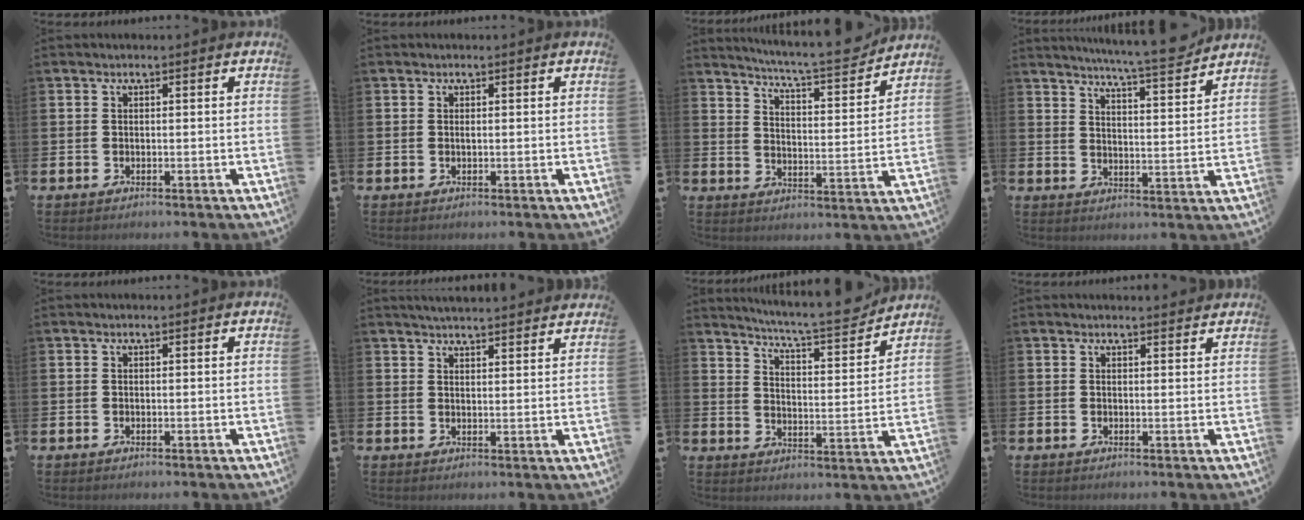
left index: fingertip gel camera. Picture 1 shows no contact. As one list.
[{"total": 0.0}, {"total": 7.2, "force": [6.8, 0.1, 2.2], "torque": [-0.055, -0.055, 0.112]}, {"total": 7.4, "force": [7.1, -0.4, 2.2], "torque": [-0.041, -0.053, 0.120]}, {"total": 0.0}, {"total": 3.6, "force": [3.6, -0.2, 0.3], "torque": [-0.012, -0.021, 0.065]}, {"total": 7.5, "force": [7.0, 0.2, 2.6], "torque": [-0.061, -0.056, 0.116]}, {"total": 1.3, "force": [1.2, 0.1, 0.1], "torque": [0.009, -0.009, 0.020]}]